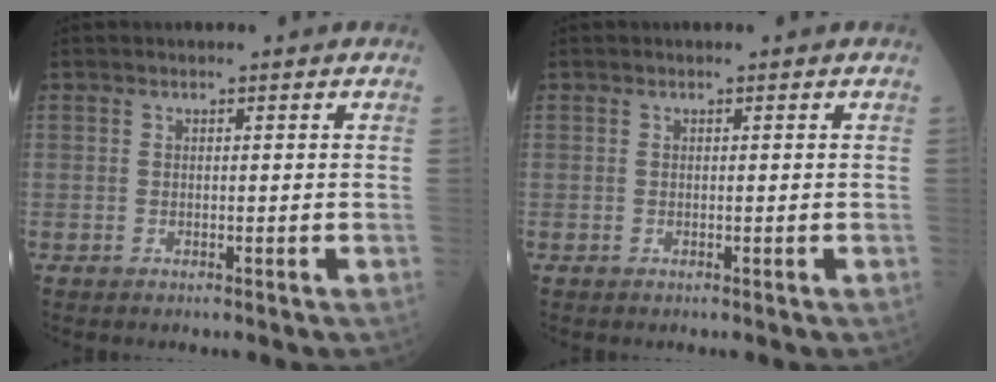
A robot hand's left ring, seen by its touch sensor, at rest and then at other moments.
{"total": 0.0}